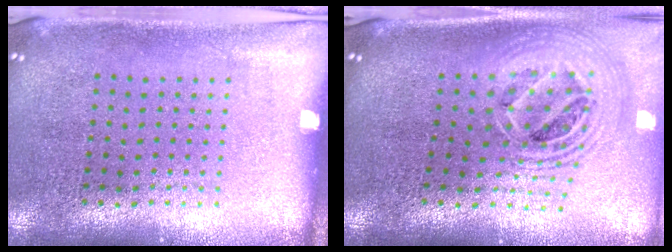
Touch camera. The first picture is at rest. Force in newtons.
{"total": 2.4, "press": 1.8, "slide": 1.6}